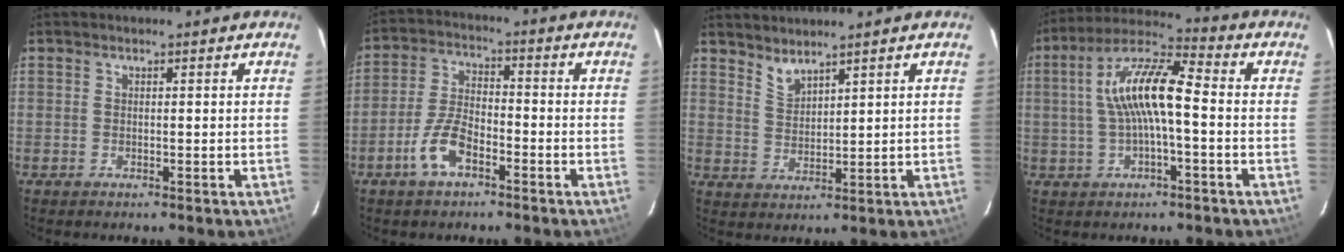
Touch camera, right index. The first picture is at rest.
{"total": 6.6, "force": [-3.7, 2.7, 4.7], "torque": [-0.104, 0.007, -0.070]}
{"total": 3.5, "force": [3.3, 0.6, 1.1], "torque": [-0.022, -0.003, 0.064]}
{"total": 11.7, "force": [-0.2, 2.9, 11.4], "torque": [-0.216, 0.025, -0.006]}